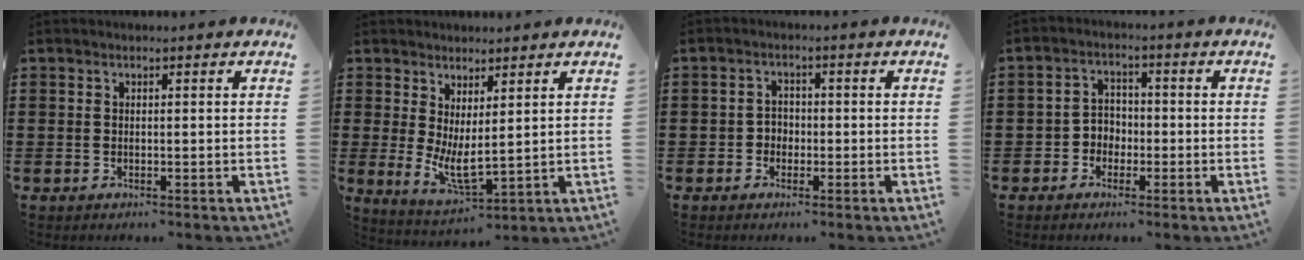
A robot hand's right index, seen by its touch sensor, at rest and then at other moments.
{"total": 5.1, "force": [0.9, 2.0, 4.6], "torque": [-0.093, -0.016, 0.018]}
{"total": 2.0, "force": [-1.0, 1.7, 0.6], "torque": [-0.018, 0.006, -0.023]}
{"total": 3.1, "force": [-1.6, 2.5, 0.9], "torque": [-0.028, 0.010, -0.036]}